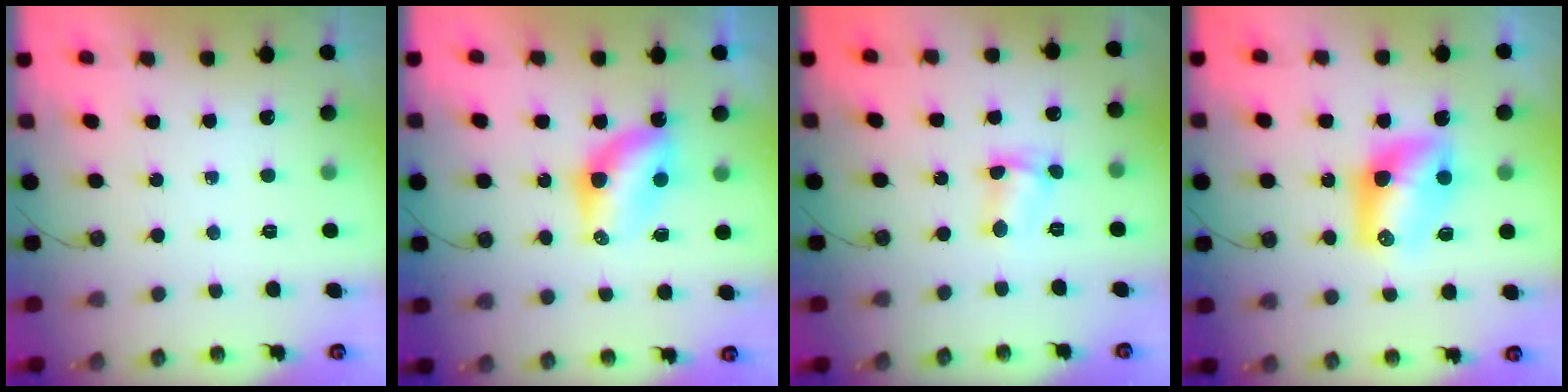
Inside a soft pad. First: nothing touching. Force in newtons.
{"total": 7.2, "press": 7.2, "slide": 0.3}
{"total": 3.5, "press": 3.5, "slide": 0.3}
{"total": 10.3, "press": 10.3, "slide": 0.7}